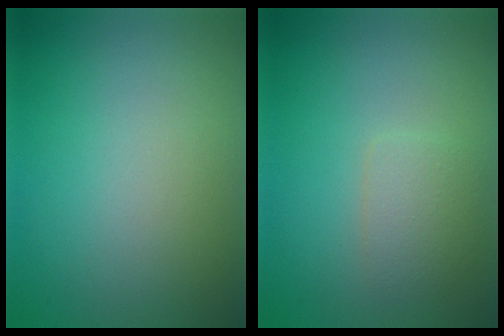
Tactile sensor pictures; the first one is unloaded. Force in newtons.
{"total": 1.9, "press": 1.9, "slide": 0.0}